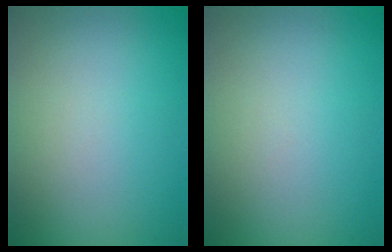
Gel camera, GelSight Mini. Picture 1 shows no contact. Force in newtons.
{"total": 0.0}